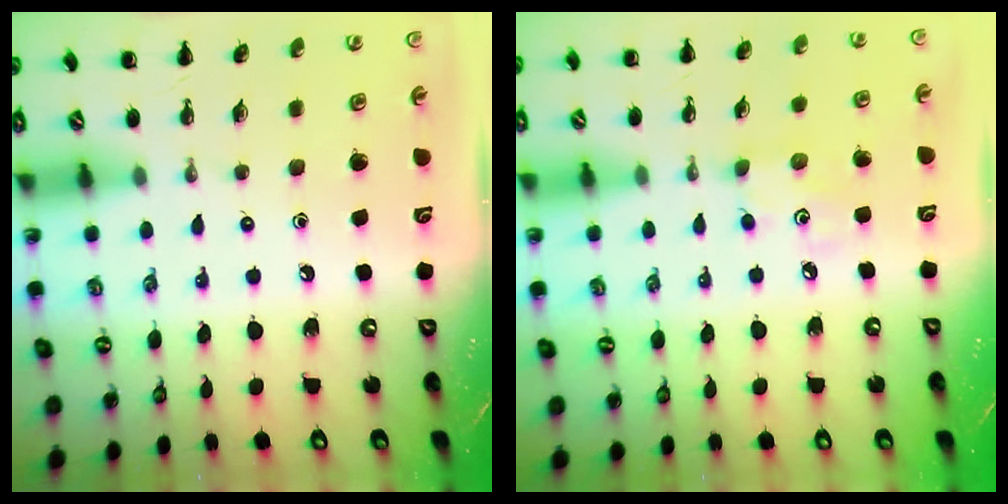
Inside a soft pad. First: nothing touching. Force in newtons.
{"total": 3.1, "press": 3.0, "slide": 0.7}